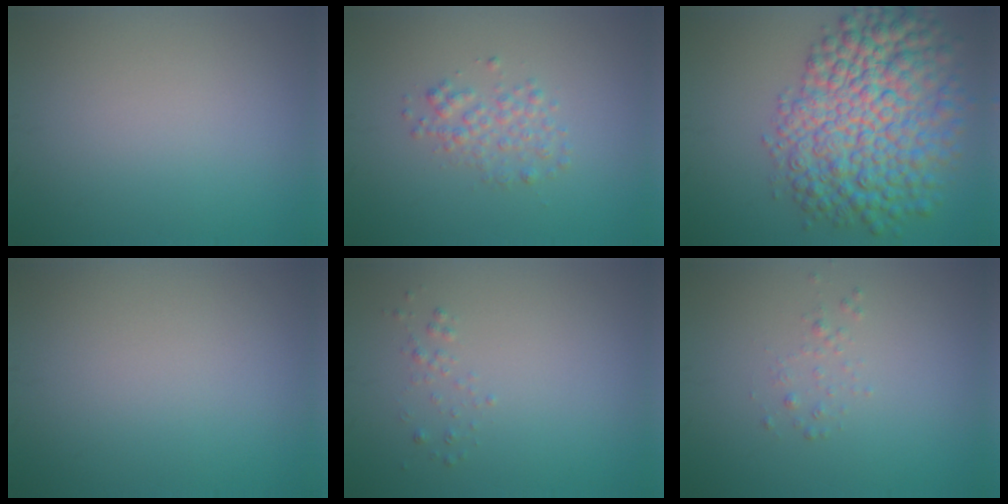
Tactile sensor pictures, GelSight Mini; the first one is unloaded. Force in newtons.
{"total": 2.1, "press": 2.1, "slide": 0.1}
{"total": 11.3, "press": 11.3, "slide": 0.3}
{"total": 0.0}
{"total": 0.7, "press": 0.7, "slide": 0.1}
{"total": 0.8, "press": 0.8, "slide": 0.1}